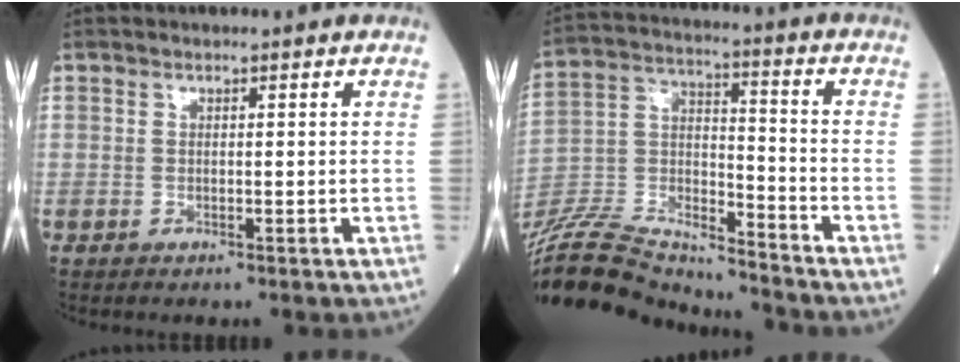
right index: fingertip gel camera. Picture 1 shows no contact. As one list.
[{"total": 23.2, "force": [-21.8, 3.3, 7.1], "torque": [-0.189, -0.006, -0.373]}]